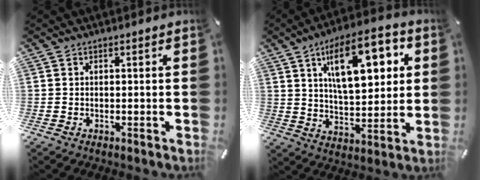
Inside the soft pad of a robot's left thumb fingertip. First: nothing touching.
{"total": 18.1, "force": [7.8, 8.4, 14.0], "torque": [-0.214, -0.013, 0.125]}